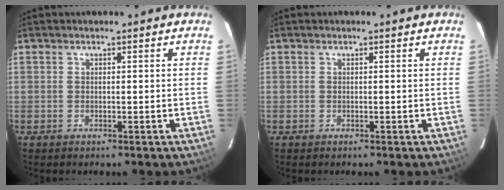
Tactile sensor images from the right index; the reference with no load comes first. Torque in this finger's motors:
{"motor_torque": [0.00, 0.00, 0.02, 0.00]}